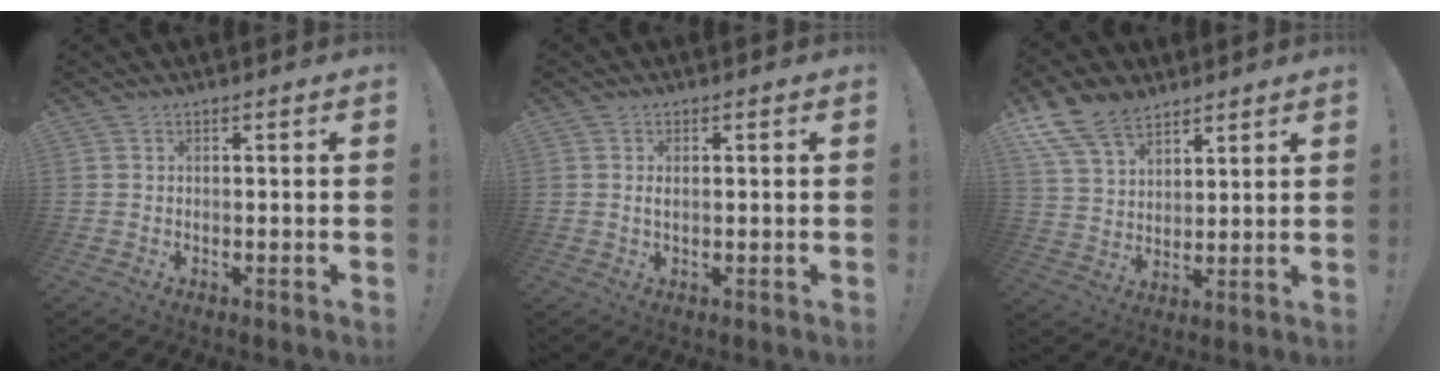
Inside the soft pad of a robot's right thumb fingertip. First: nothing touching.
{"total": 1.4, "force": [0.1, 0.5, 1.3], "torque": [-0.020, -0.001, 0.000]}
{"total": 13.1, "force": [9.3, 7.5, 5.3], "torque": [-0.102, -0.051, 0.181]}